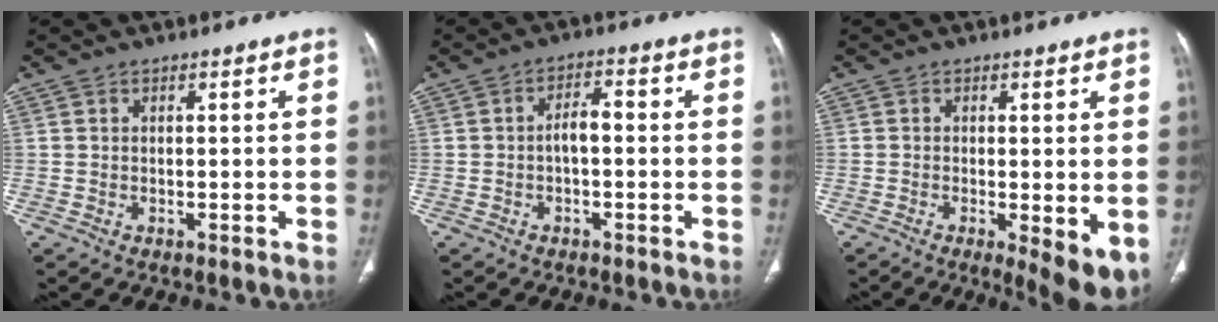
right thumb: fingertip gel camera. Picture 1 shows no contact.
{"total": 3.4, "force": [-0.6, 1.7, 2.9], "torque": [-0.045, 0.018, -0.015]}
{"total": 7.3, "force": [-1.8, 2.2, 6.7], "torque": [-0.093, -0.021, -0.025]}